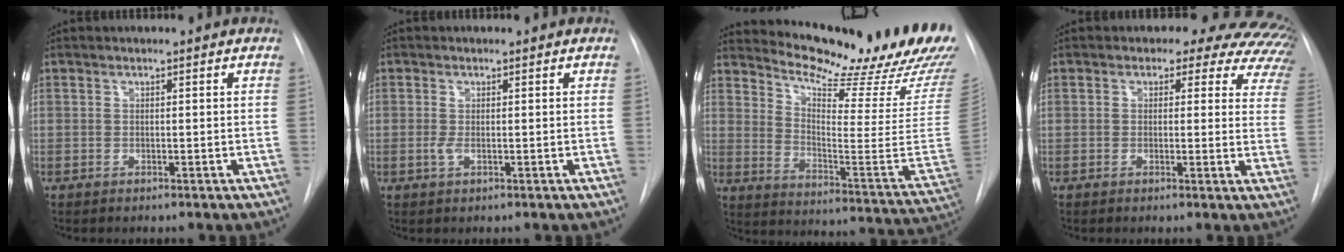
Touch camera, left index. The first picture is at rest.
{"total": 1.3, "force": [-0.1, 0.5, 1.2], "torque": [-0.030, -0.003, 0.001]}
{"total": 25.3, "force": [21.9, 1.5, 12.6], "torque": [-0.200, -0.106, 0.281]}
{"total": 14.5, "force": [11.3, 6.8, 6.0], "torque": [-0.068, -0.004, 0.097]}